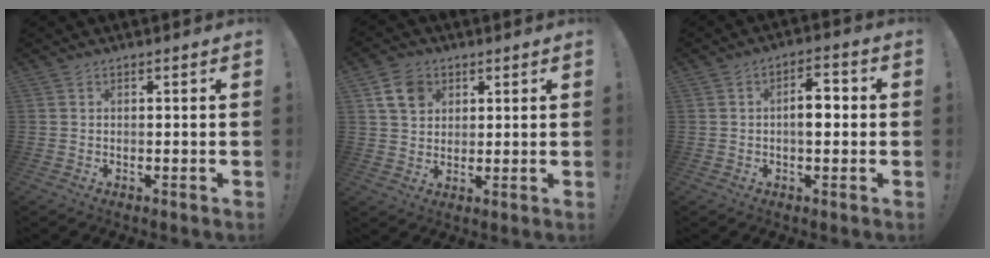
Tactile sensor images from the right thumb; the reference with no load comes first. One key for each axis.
{"total": 8.2, "fx": 3.8, "fy": 6.1, "fz": 3.8, "tx": -0.057, "ty": -0.007, "tz": 0.076}
{"total": 7.0, "fx": -0.5, "fy": 3.7, "fz": 6.0, "tx": -0.088, "ty": 0.014, "tz": -0.012}